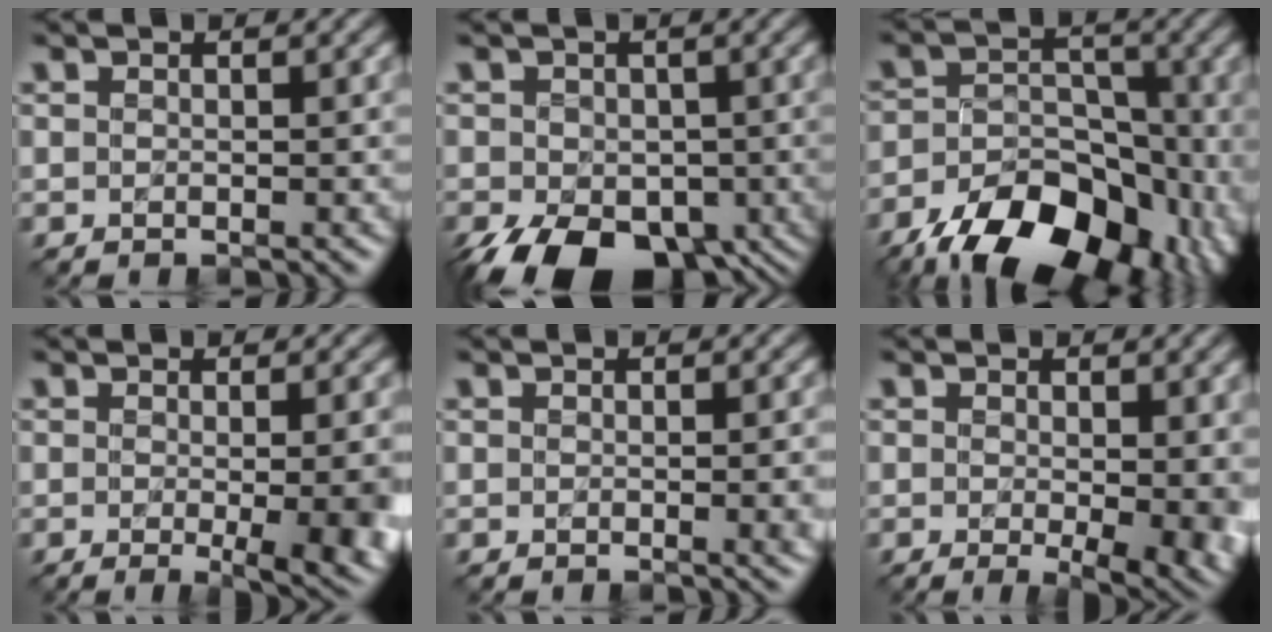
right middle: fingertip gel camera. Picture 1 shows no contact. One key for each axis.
{"total": 11.1, "fx": -5.8, "fy": 6.7, "fz": 6.6, "tx": -0.102, "ty": -0.045, "tz": -0.087}
{"total": 14.8, "fx": -8.5, "fy": 8.2, "fz": 9.0, "tx": -0.138, "ty": -0.024, "tz": -0.137}
{"total": 6.6, "fx": -1.0, "fy": 2.1, "fz": 6.2, "tx": -0.063, "ty": -0.016, "tz": -0.004}
{"total": 2.3, "fx": -0.2, "fy": 0.9, "fz": 2.2, "tx": -0.012, "ty": -0.002, "tz": 0.002}
{"total": 5.5, "fx": -0.8, "fy": 2.0, "fz": 5.0, "tx": -0.058, "ty": -0.014, "tz": -0.009}